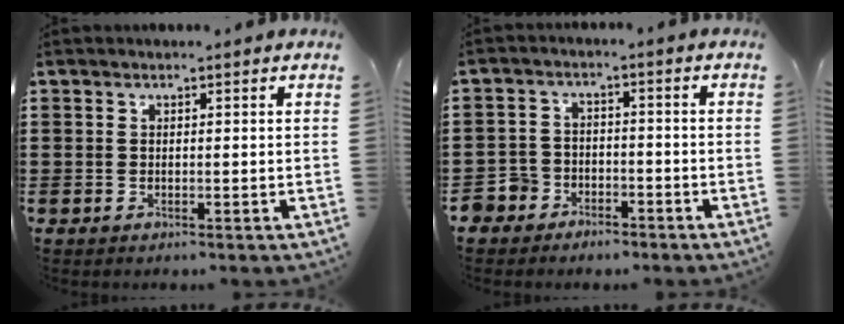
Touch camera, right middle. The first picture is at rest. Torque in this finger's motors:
{"motor_torque": [-0.26, 0.01, 0.05, -0.01]}